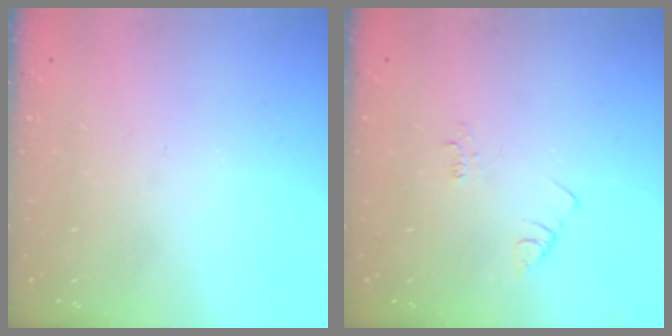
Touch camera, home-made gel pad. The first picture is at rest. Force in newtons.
{"total": 2.1, "press": 2.1, "slide": 0.4}